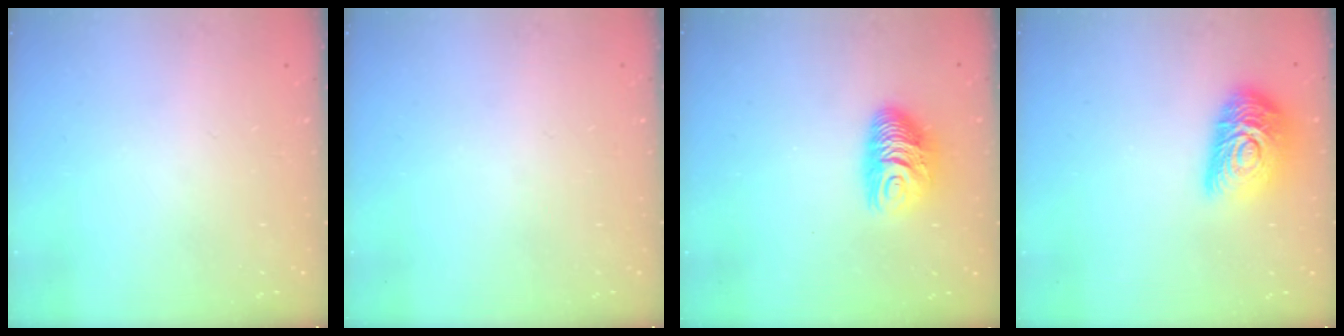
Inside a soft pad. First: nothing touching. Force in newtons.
{"total": 0.0}
{"total": 10.5, "press": 10.5, "slide": 1.2}
{"total": 15.8, "press": 15.7, "slide": 0.8}